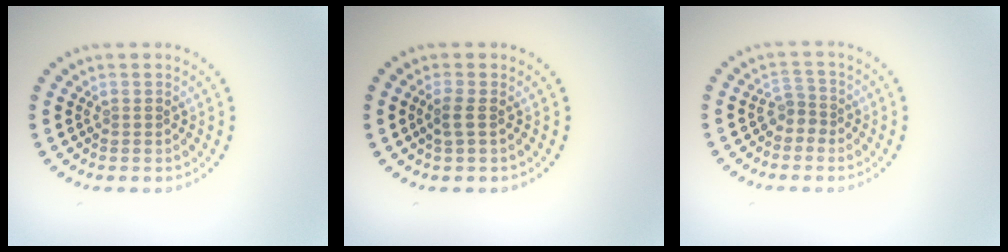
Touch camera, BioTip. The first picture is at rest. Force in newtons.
{"total": 1.5, "press": 1.2, "slide": 0.8}
{"total": 1.7, "press": 1.1, "slide": 1.2}